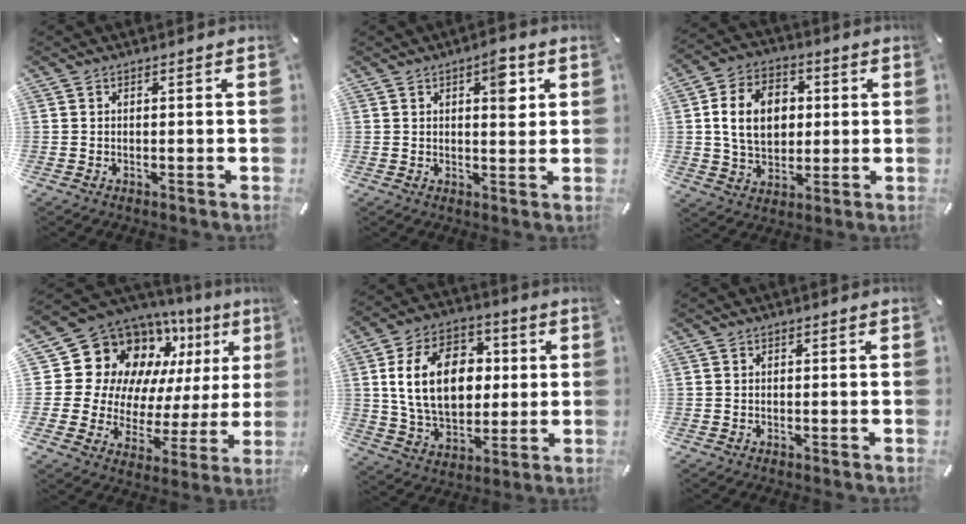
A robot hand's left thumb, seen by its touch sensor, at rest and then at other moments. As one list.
[{"total": 6.4, "force": [2.4, 2.9, 5.2], "torque": [-0.052, -0.016, 0.029]}, {"total": 12.8, "force": [1.5, 9.7, 8.1], "torque": [-0.167, 0.011, 0.027]}, {"total": 16.9, "force": [10.0, 12.0, 6.3], "torque": [-0.105, -0.101, 0.199]}, {"total": 18.2, "force": [2.4, 12.8, 12.7], "torque": [-0.245, 0.016, 0.042]}, {"total": 0.0}]